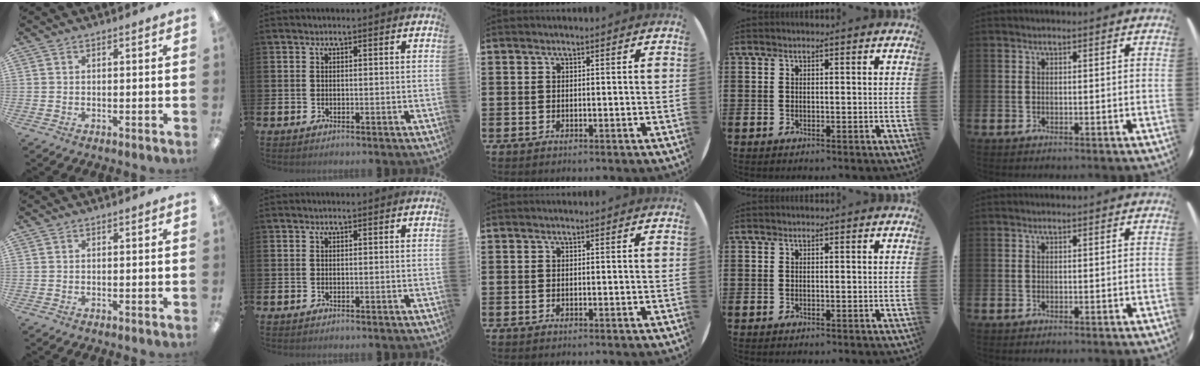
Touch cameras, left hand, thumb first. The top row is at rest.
{}